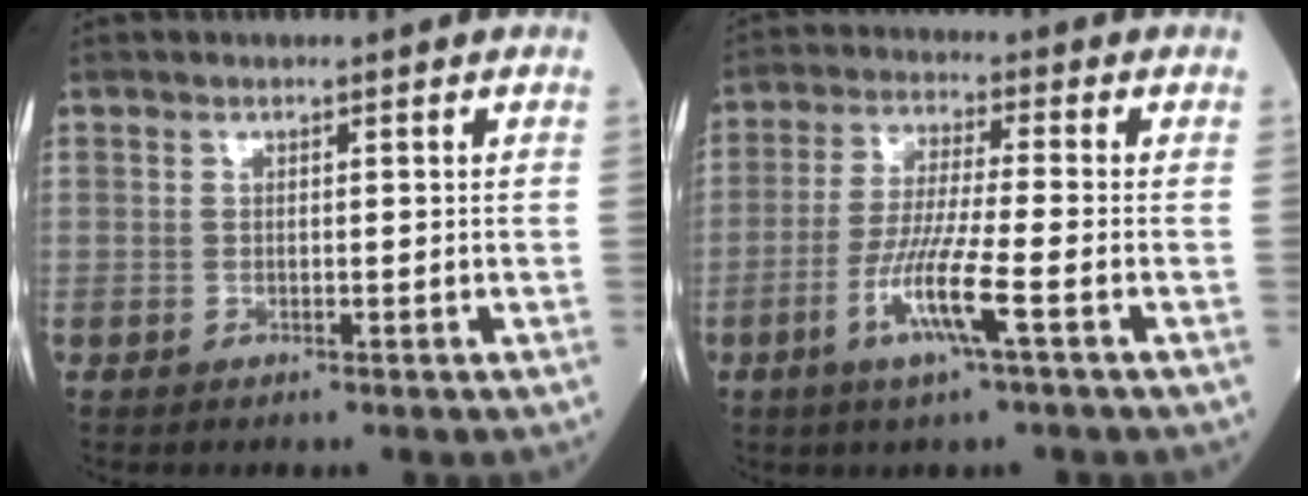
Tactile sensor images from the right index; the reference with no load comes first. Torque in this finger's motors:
{"motor_torque": [1.30, -0.63, 0.64, 0.18]}